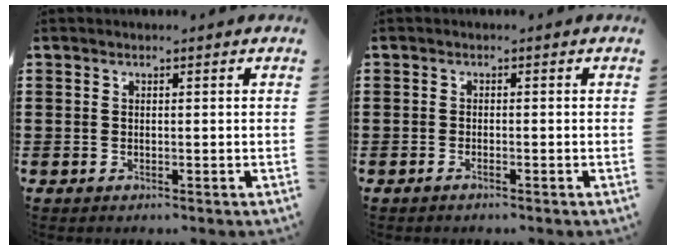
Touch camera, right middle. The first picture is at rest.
{"total": 0.7, "force": [-0.6, 0.1, 0.4], "torque": [-0.009, -0.003, -0.010]}